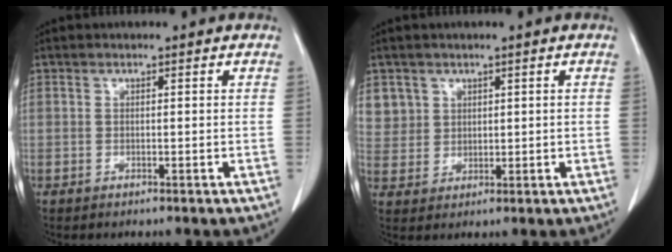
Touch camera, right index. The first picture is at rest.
{"total": 5.0, "force": [2.5, 4.3, -0.1], "torque": [0.014, 0.004, 0.053]}